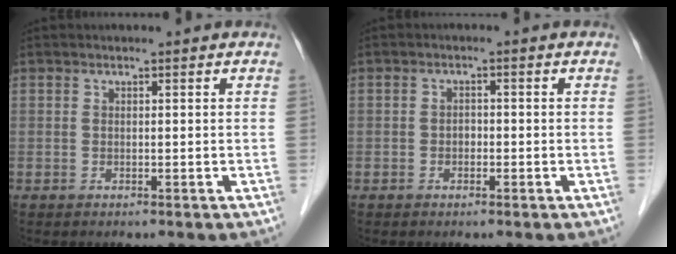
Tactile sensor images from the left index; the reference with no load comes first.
{"total": 1.3, "force": [-0.5, 0.9, 0.8], "torque": [-0.009, 0.005, -0.007]}